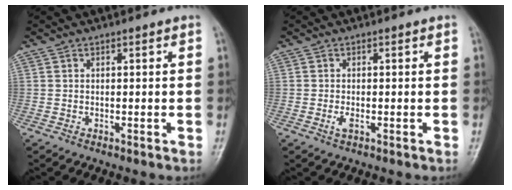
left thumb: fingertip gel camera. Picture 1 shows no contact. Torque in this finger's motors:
{"motor_torque": [-0.04, 0.09, 0.09, 0.01, 0.01]}